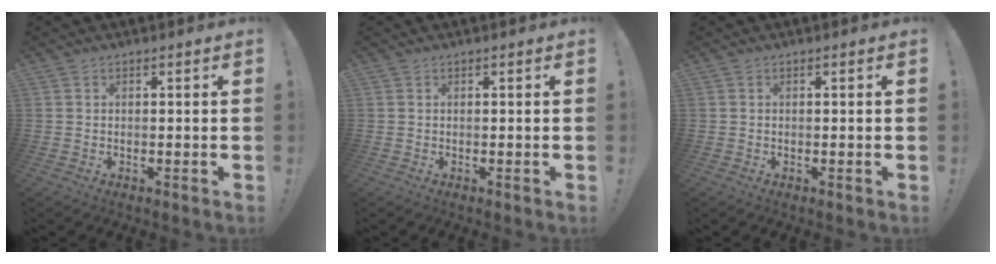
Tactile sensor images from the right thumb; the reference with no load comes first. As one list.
[{"total": 0.0}, {"total": 0.0}]